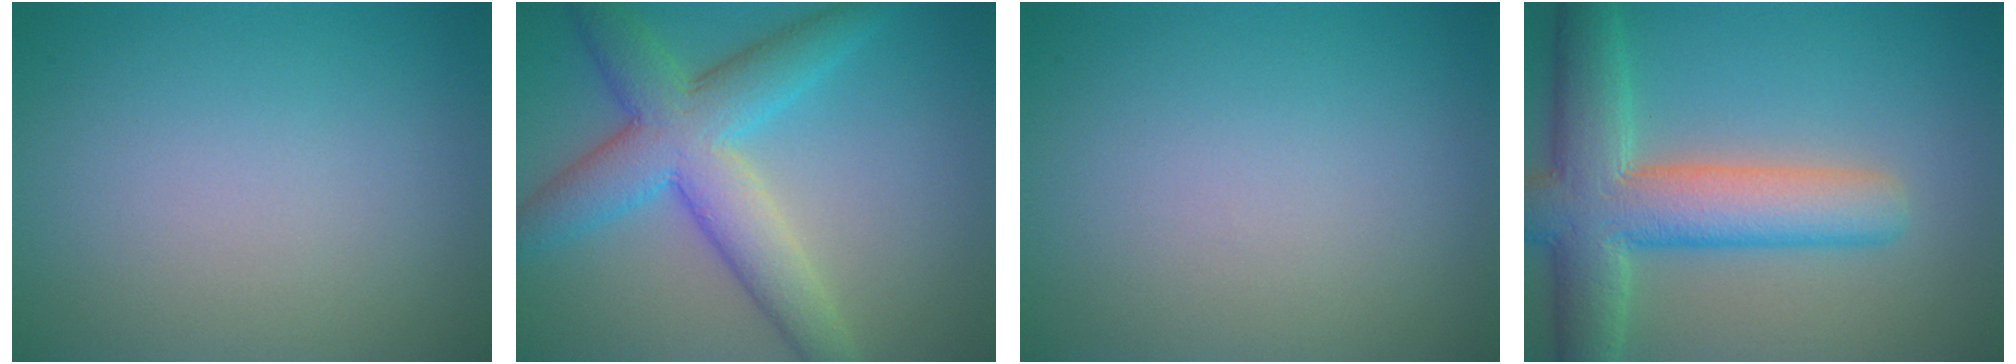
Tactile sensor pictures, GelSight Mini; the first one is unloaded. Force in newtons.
{"total": 7.5, "press": 7.5, "slide": 0.1}
{"total": 0.0}
{"total": 8.7, "press": 8.7, "slide": 0.7}